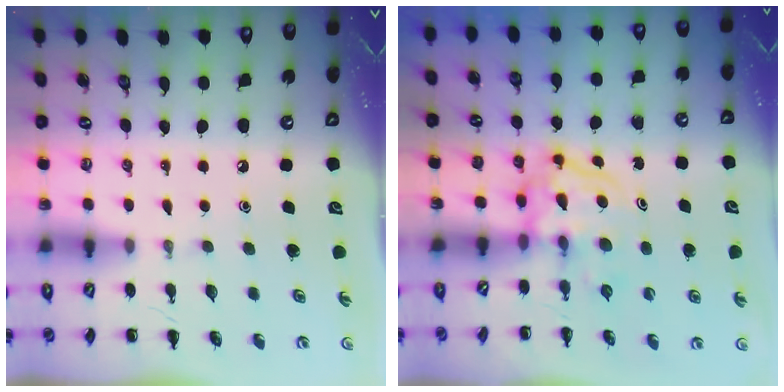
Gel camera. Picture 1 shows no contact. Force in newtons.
{"total": 3.8, "press": 3.8, "slide": 0.4}